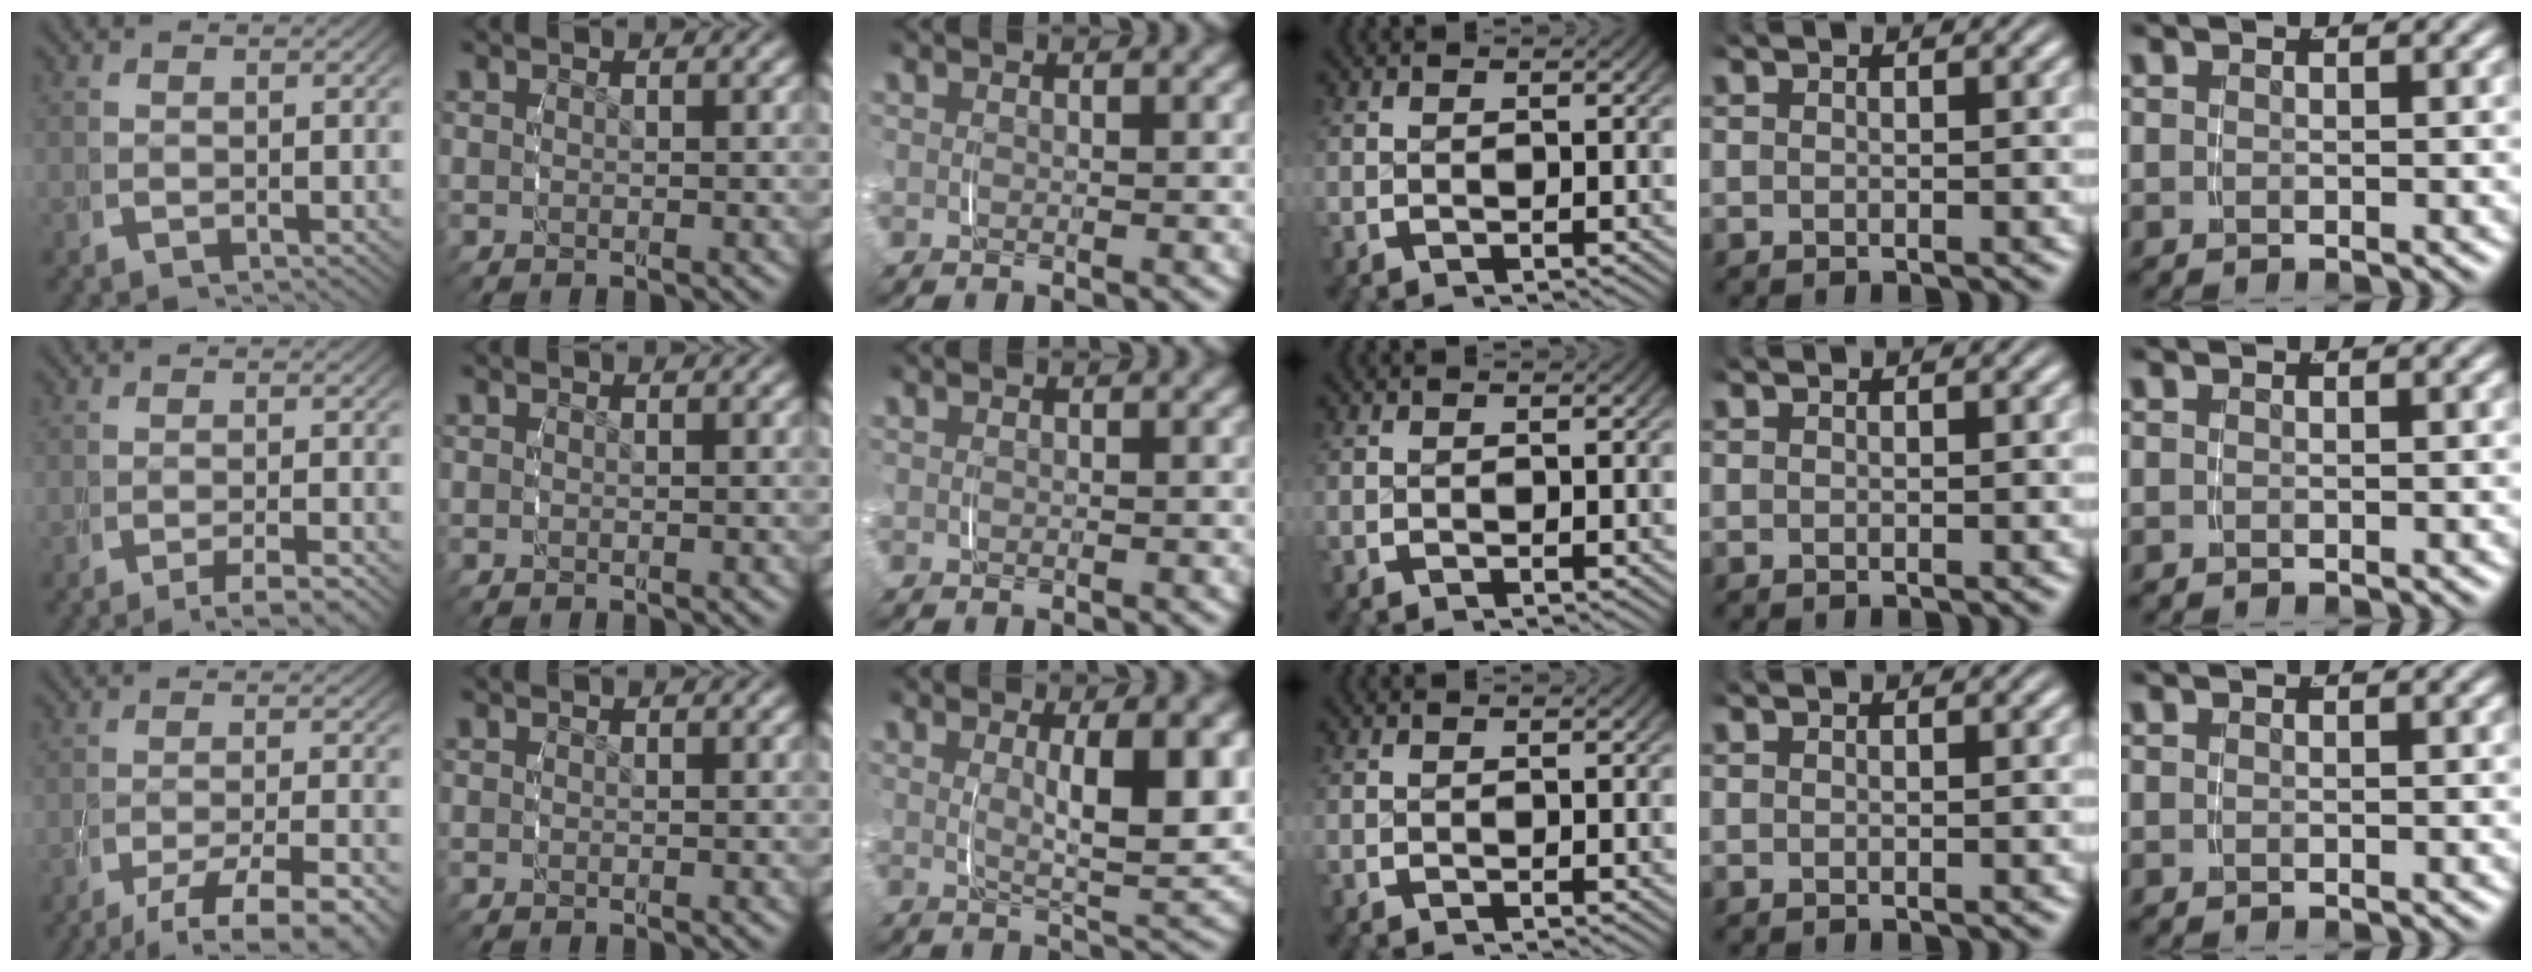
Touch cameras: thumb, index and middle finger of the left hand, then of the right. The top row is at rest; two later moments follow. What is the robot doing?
{"motion": "grasp_and_lifting", "object": "measuring cup"}